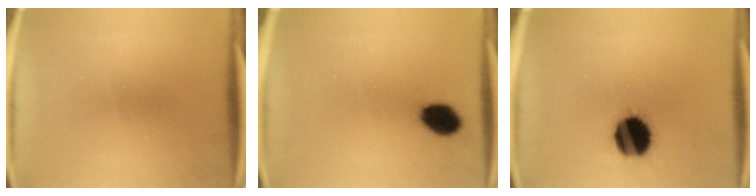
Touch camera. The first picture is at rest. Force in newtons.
{"total": 6.8}
{"total": 15.0}